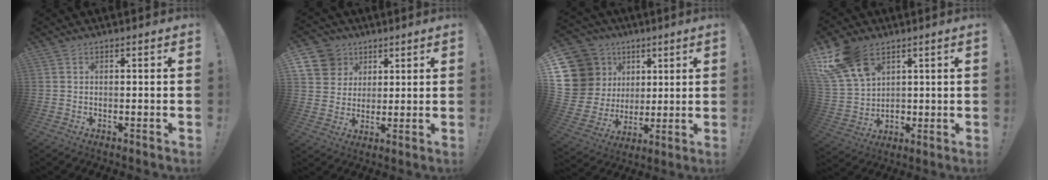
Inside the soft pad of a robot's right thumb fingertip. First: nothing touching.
{"total": 10.5, "force": [5.1, 8.9, 2.5], "torque": [-0.037, -0.031, 0.103]}
{"total": 17.3, "force": [6.3, 14.3, 7.2], "torque": [-0.147, -0.028, 0.147]}
{"total": 16.8, "force": [8.1, 11.5, 9.1], "torque": [-0.200, -0.032, 0.158]}